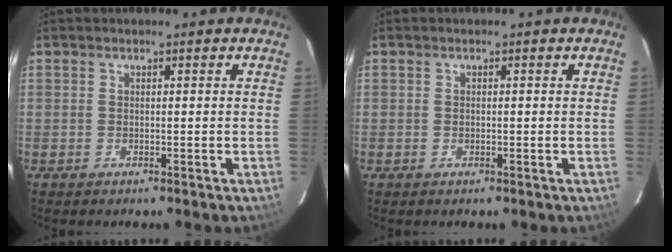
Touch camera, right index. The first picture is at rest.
{"total": 0.5, "force": [0.0, 0.4, 0.3], "torque": [-0.005, 0.001, -0.001]}